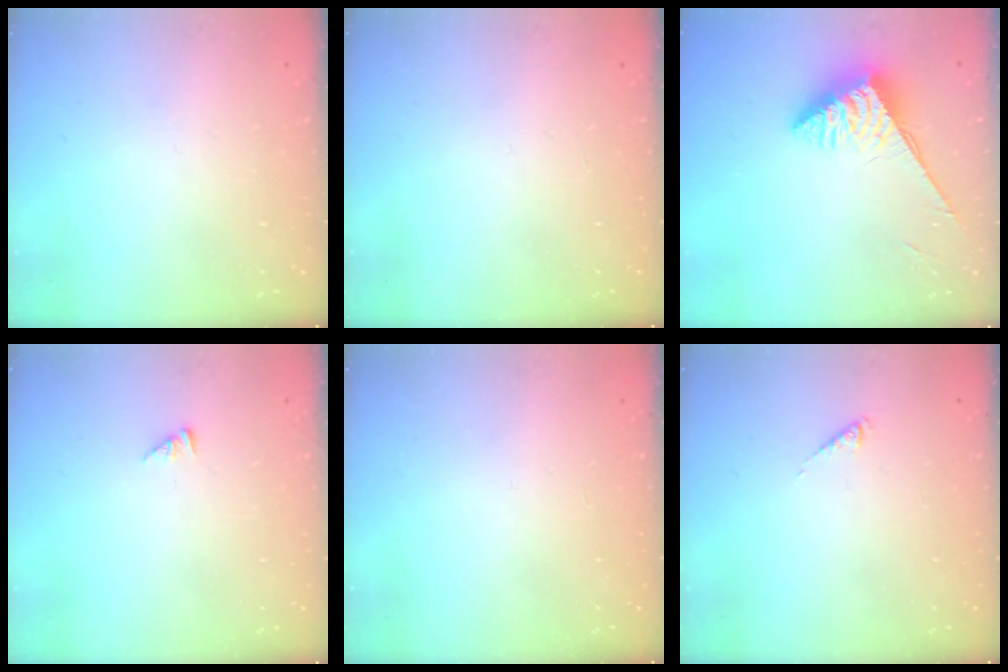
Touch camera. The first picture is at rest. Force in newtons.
{"total": 0.0}
{"total": 5.5, "press": 5.5, "slide": 0.3}
{"total": 0.7, "press": 0.7, "slide": 0.1}
{"total": 0.0}
{"total": 0.6, "press": 0.6, "slide": 0.1}